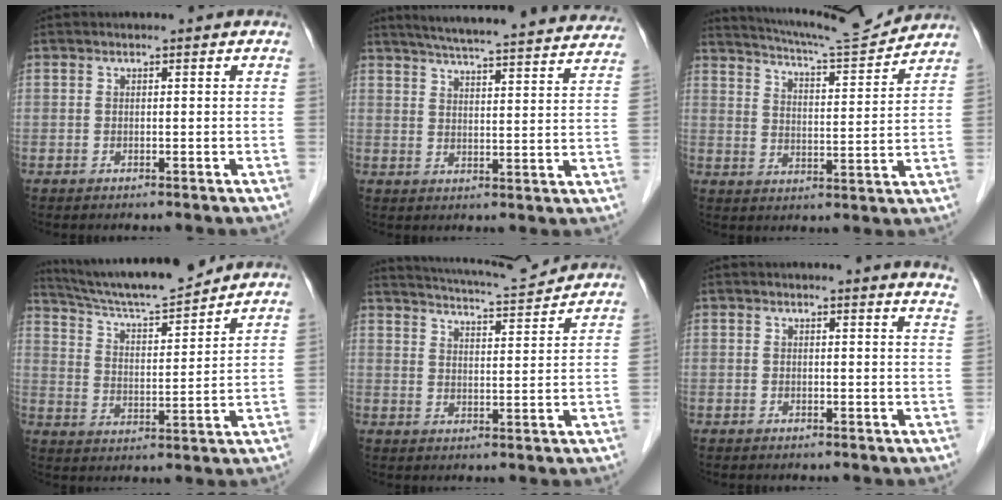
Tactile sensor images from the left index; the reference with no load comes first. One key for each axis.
{"total": 26.9, "fx": 24.9, "fy": 1.6, "fz": 10.1, "tx": -0.156, "ty": -0.027, "tz": 0.307}
{"total": 12.7, "fx": 12.3, "fy": -0.4, "fz": 3.2, "tx": -0.059, "ty": -0.007, "tz": 0.182}
{"total": 14.6, "fx": 13.6, "fy": 0.4, "fz": 5.3, "tx": -0.099, "ty": 0.004, "tz": 0.228}
{"total": 11.2, "fx": 10.9, "fy": -0.2, "fz": 2.6, "tx": -0.052, "ty": 0.007, "tz": 0.159}
{"total": 5.2, "fx": 5.0, "fy": -0.4, "fz": 1.2, "tx": -0.011, "ty": -0.029, "tz": 0.027}